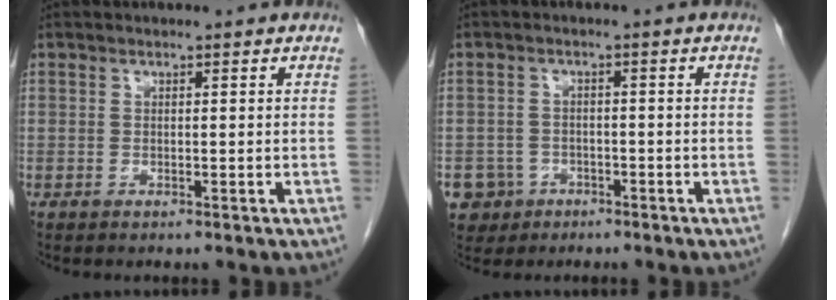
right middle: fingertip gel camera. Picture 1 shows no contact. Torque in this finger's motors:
{"motor_torque": [0.88, -0.82, 0.41, 0.02]}